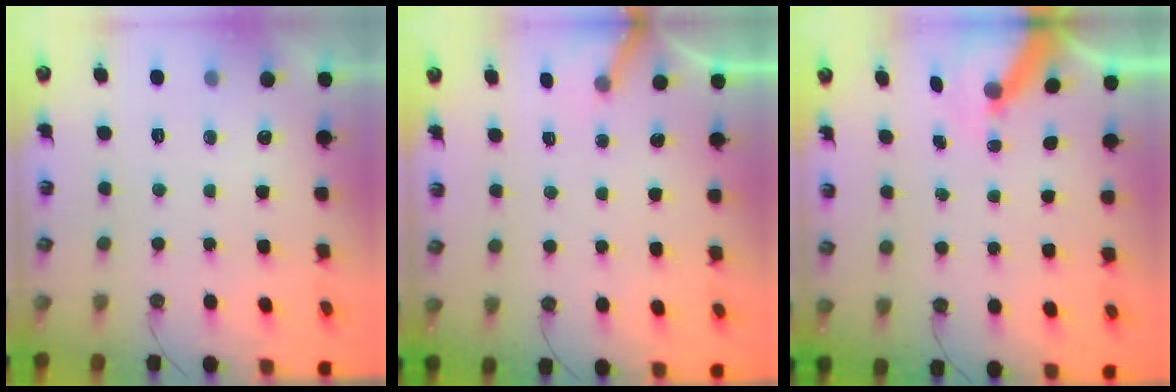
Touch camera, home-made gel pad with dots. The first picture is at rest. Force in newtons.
{"total": 4.3, "press": 4.3, "slide": 0.2}
{"total": 7.5, "press": 7.5, "slide": 0.7}